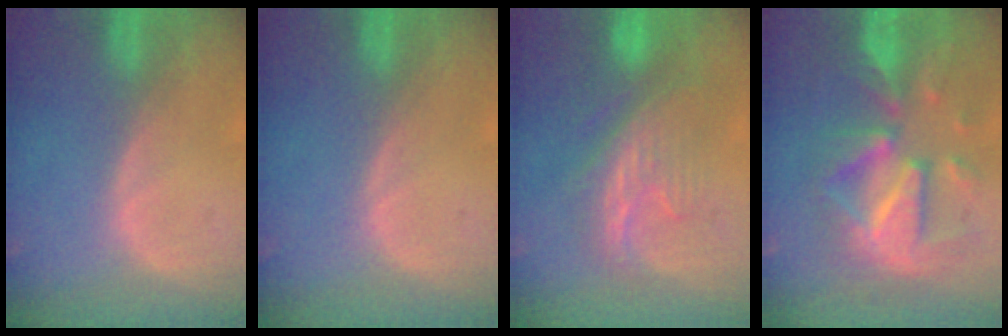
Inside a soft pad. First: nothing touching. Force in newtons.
{"total": 0.0}
{"total": 8.4, "press": 8.1, "slide": 1.9}
{"total": 12.4, "press": 12.4, "slide": 1.2}